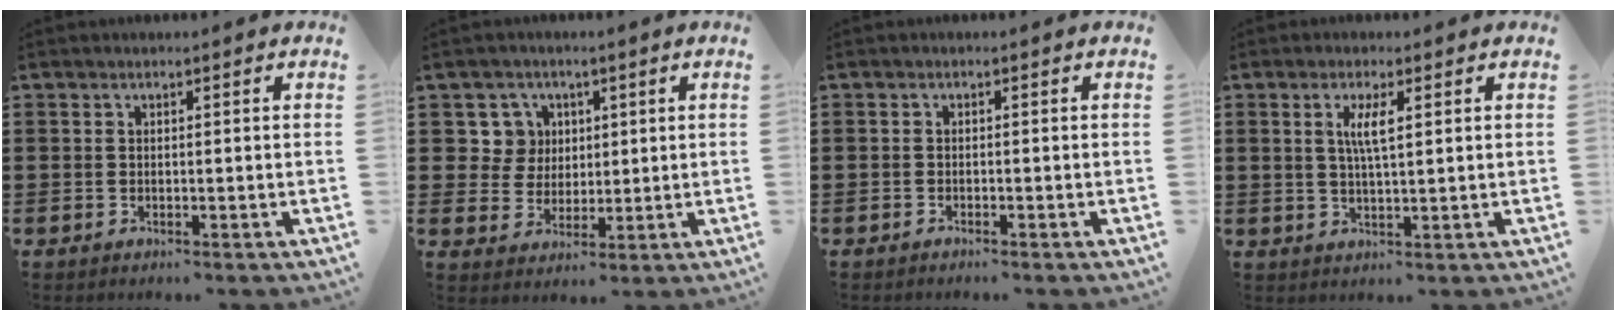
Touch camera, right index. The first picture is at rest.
{"total": 5.7, "force": [2.0, 5.3, 0.9], "torque": [-0.039, 0.014, 0.036]}
{"total": 0.6, "force": [-0.6, -0.1, 0.1], "torque": [-0.004, -0.003, -0.011]}
{"total": 3.8, "force": [1.1, 0.8, 3.5], "torque": [-0.074, 0.005, 0.017]}